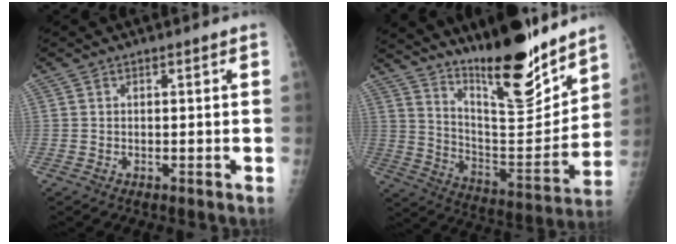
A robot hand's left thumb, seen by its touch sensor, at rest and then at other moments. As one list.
[{"total": 21.1, "force": [16.5, 5.0, 12.3], "torque": [-0.152, -0.119, 0.273]}]